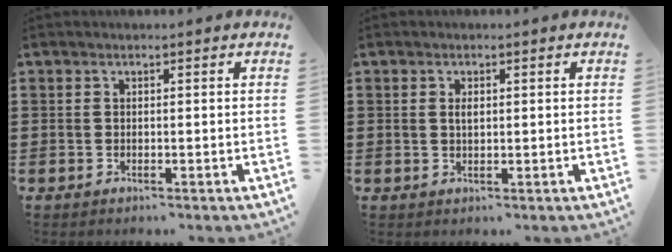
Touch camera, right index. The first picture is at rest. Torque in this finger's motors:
{"motor_torque": [0.01, -0.01, 0.03, 0.03]}